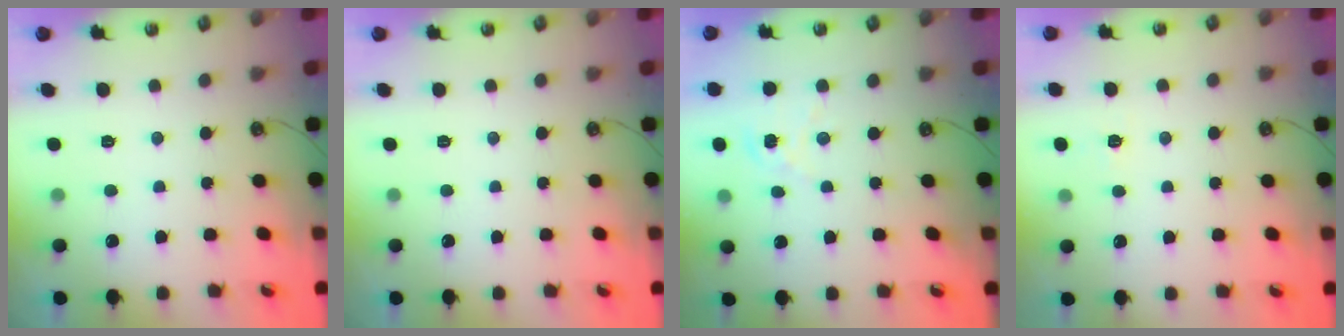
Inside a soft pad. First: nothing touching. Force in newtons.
{"total": 0.0}
{"total": 1.6, "press": 1.6, "slide": 0.2}
{"total": 2.7, "press": 2.7, "slide": 0.4}